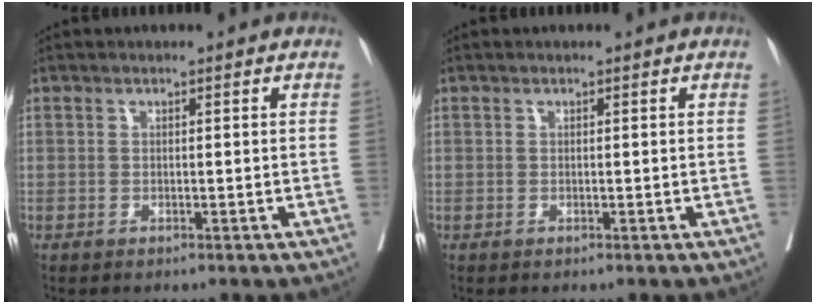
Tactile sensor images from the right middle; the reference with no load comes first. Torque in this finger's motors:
{"motor_torque": [-0.07, -0.02, 0.00, 0.00]}